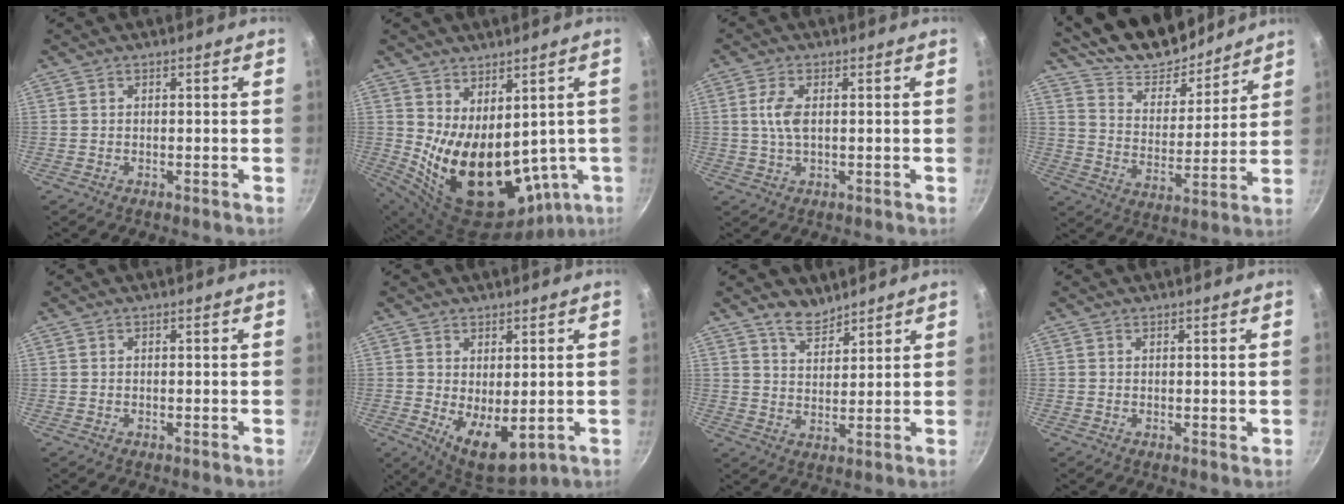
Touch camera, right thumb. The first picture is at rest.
{"total": 20.0, "force": [0.2, 12.0, 16.1], "torque": [-0.243, -0.037, 0.047]}
{"total": 4.4, "force": [0.6, 2.0, 3.8], "torque": [-0.085, 0.004, 0.010]}
{"total": 18.2, "force": [15.7, 6.7, 6.4], "torque": [-0.061, -0.100, 0.254]}
{"total": 0.0}
{"total": 8.7, "force": [0.0, 4.4, 7.6], "torque": [-0.095, -0.025, 0.017]}
{"total": 5.1, "force": [4.2, 2.3, 1.6], "torque": [-0.014, -0.028, 0.078]}
{"total": 0.8, "force": [0.5, 0.4, 0.5], "torque": [-0.003, -0.005, 0.007]}